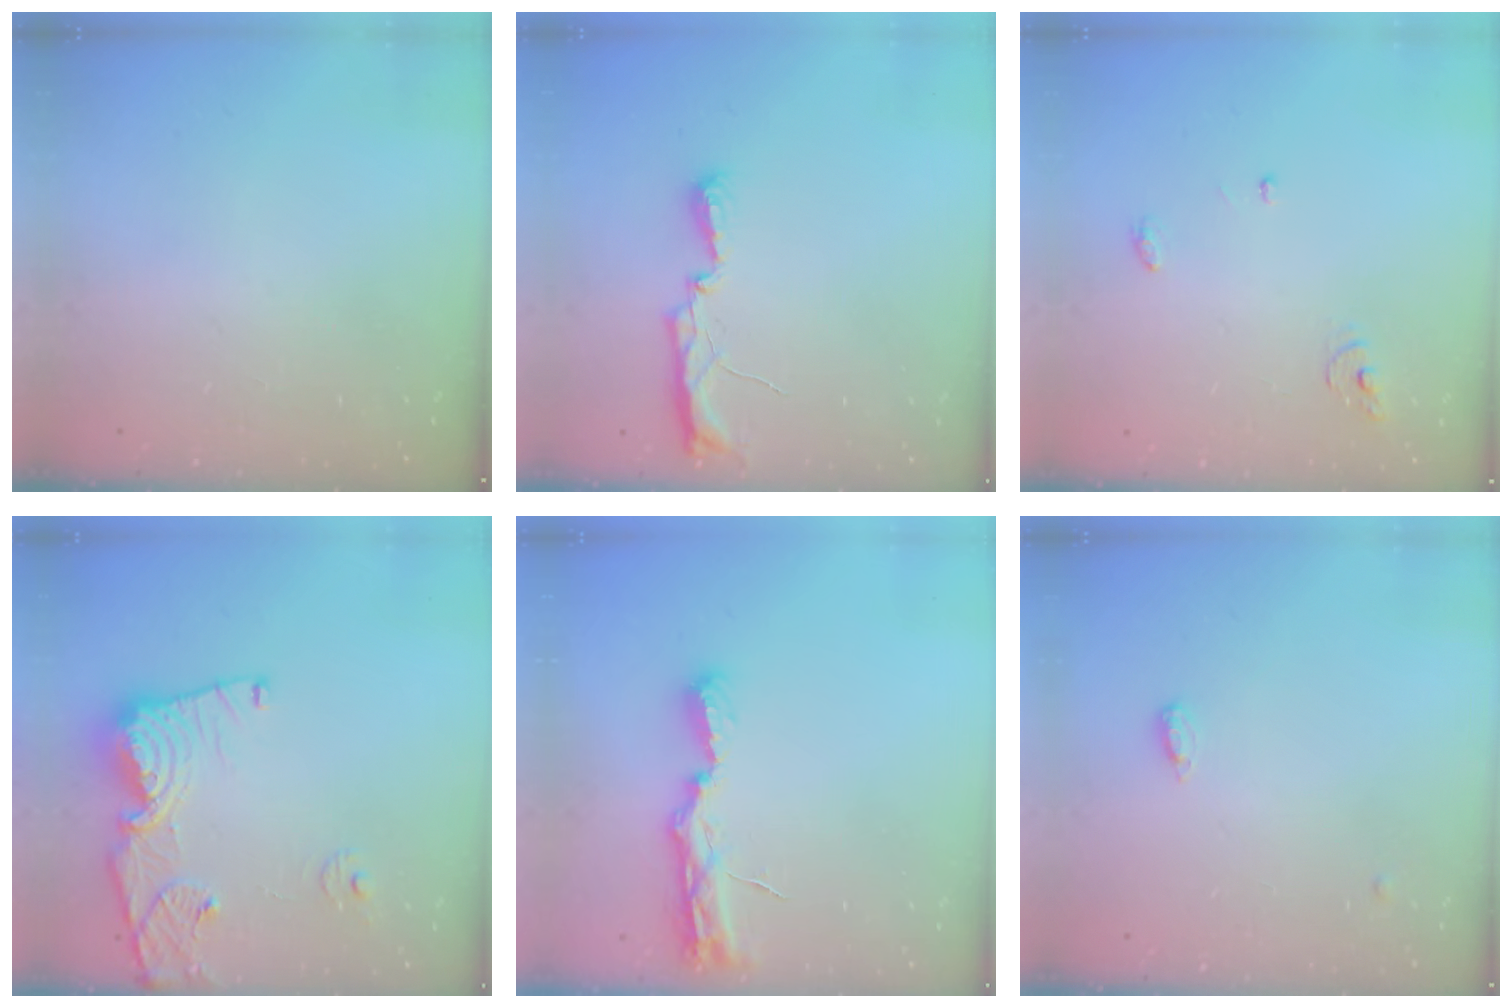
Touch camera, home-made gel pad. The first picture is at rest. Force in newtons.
{"total": 6.4, "press": 6.3, "slide": 0.8}
{"total": 3.9, "press": 3.9, "slide": 0.2}
{"total": 14.7, "press": 14.6, "slide": 1.8}
{"total": 8.0, "press": 8.0, "slide": 0.8}
{"total": 4.0, "press": 3.9, "slide": 0.7}